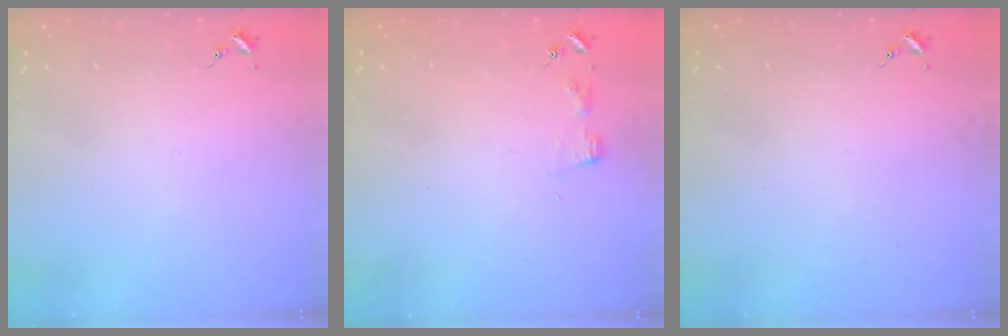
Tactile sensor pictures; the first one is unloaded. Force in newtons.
{"total": 2.9, "press": 2.9, "slide": 0.3}
{"total": 0.0}